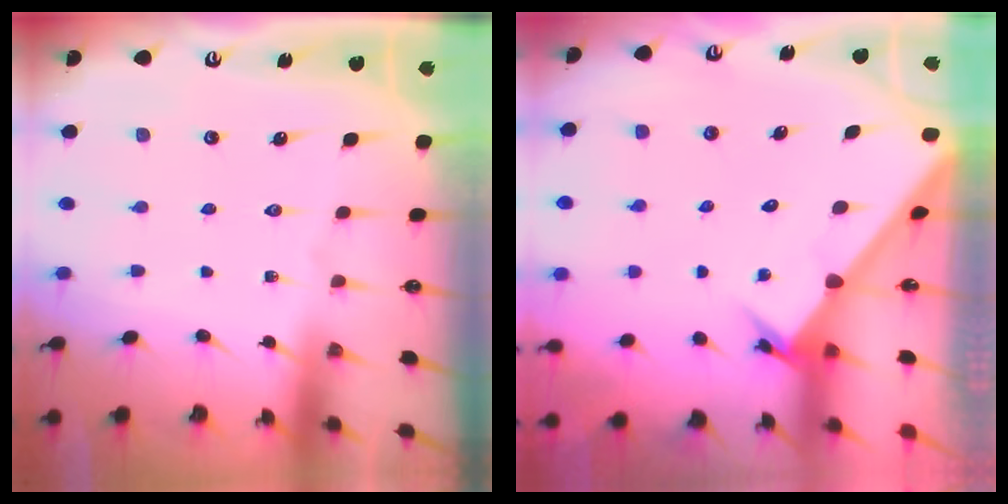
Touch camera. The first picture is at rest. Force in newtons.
{"total": 3.1, "press": 3.1, "slide": 0.2}